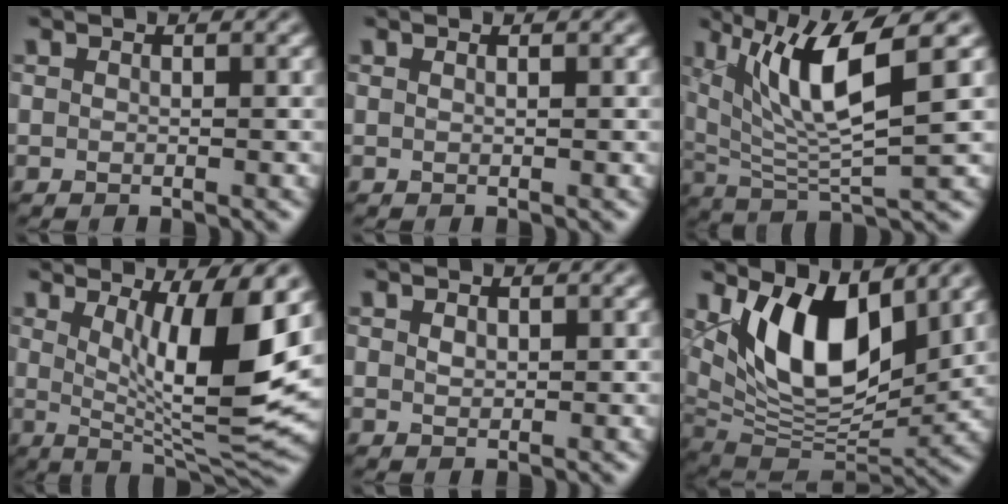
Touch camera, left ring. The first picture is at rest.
{"total": 0.5, "force": [0.4, 0.2, 0.3], "torque": [-0.004, -0.001, 0.000]}
{"total": 8.3, "force": [3.3, 2.0, 7.4], "torque": [-0.140, -0.005, 0.065]}
{"total": 10.1, "force": [2.0, 2.4, 9.5], "torque": [-0.151, -0.018, 0.043]}
{"total": 0.8, "force": [0.4, 0.5, 0.4], "torque": [-0.011, 0.000, 0.008]}
{"total": 10.6, "force": [4.0, 5.3, 8.3], "torque": [-0.142, -0.019, 0.075]}